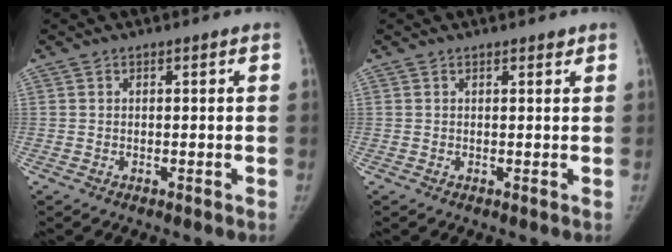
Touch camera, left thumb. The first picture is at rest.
{"total": 0.9, "force": [0.8, 0.3, 0.4], "torque": [0.000, -0.002, 0.010]}